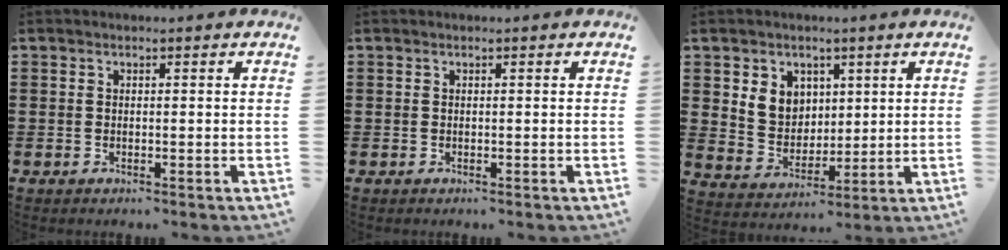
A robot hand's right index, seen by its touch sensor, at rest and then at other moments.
{"total": 0.0}
{"total": 5.9, "force": [2.3, 5.2, 1.4], "torque": [-0.047, 0.010, 0.042]}